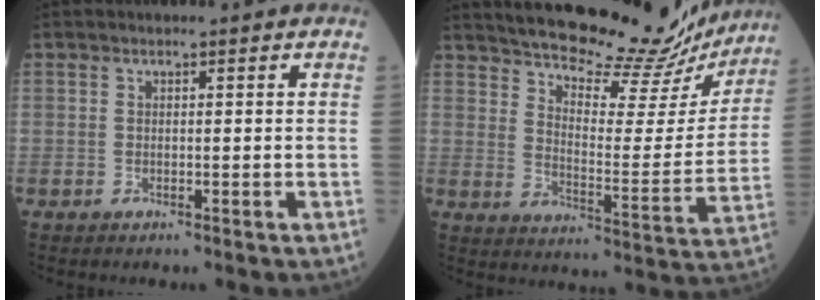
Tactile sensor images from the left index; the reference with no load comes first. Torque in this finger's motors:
{"motor_torque": [0.87, -1.27, 0.34, 0.03]}